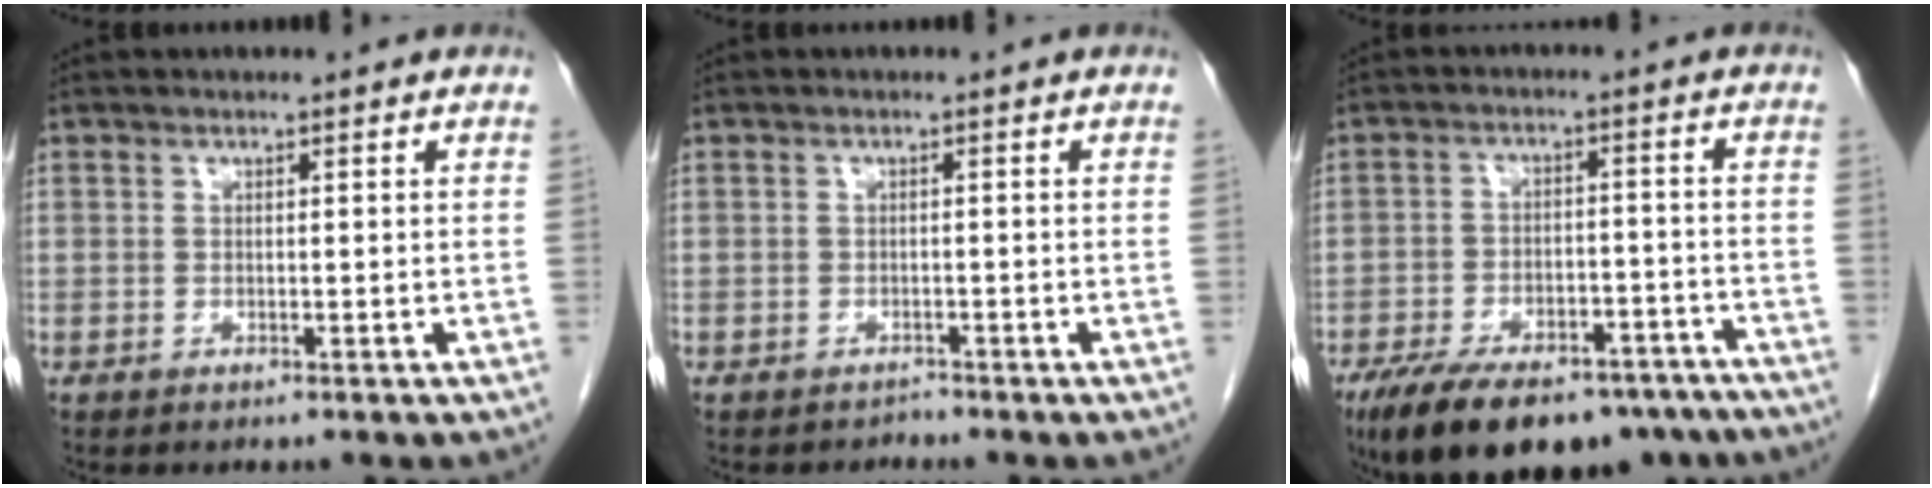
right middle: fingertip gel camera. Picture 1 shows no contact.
{"total": 1.0, "force": [-0.9, -0.2, -0.4], "torque": [0.002, -0.005, -0.018]}
{"total": 19.4, "force": [-14.7, 7.7, 10.2], "torque": [-0.171, 0.001, -0.213]}